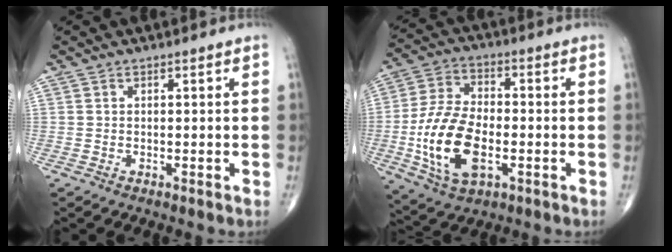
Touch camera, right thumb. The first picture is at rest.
{"total": 16.0, "force": [-3.4, 8.8, 12.9], "torque": [-0.249, 0.009, -0.058]}